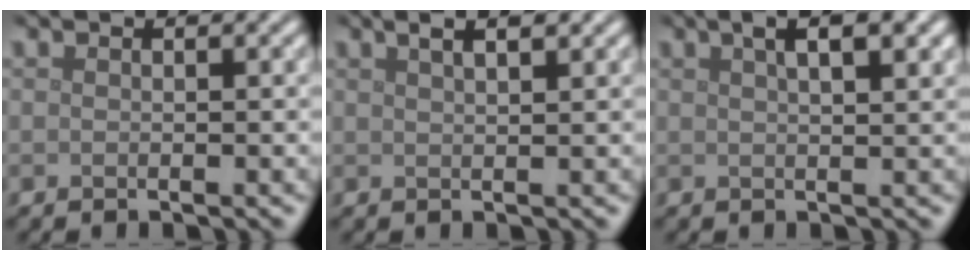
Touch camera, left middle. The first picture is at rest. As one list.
[{"total": 4.1, "force": [2.5, 1.6, 2.8], "torque": [-0.014, 0.020, 0.010]}, {"total": 5.9, "force": [3.0, 2.5, 4.4], "torque": [-0.035, 0.032, 0.018]}]